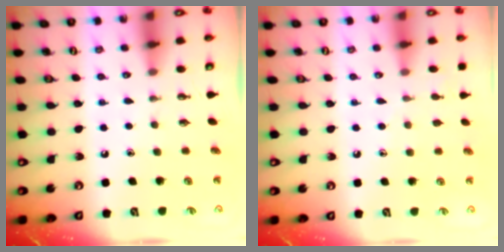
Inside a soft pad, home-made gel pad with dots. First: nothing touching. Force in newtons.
{"total": 5.9, "press": 5.8, "slide": 0.5}